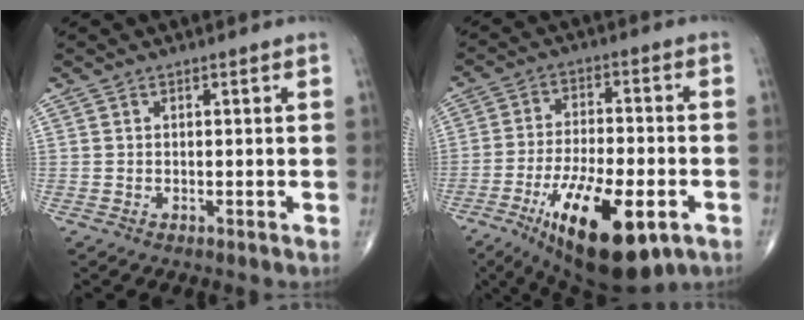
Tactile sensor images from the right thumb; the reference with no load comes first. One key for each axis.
{"total": 19.5, "fx": -8.5, "fy": 7.3, "fz": 16.0, "tx": -0.263, "ty": 0.013, "tz": -0.123}